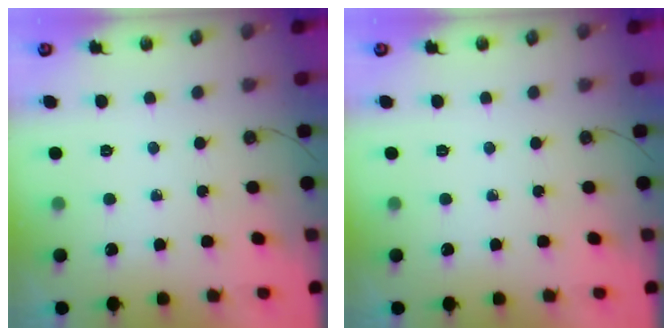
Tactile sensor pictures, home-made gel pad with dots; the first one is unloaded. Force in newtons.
{"total": 0.0}